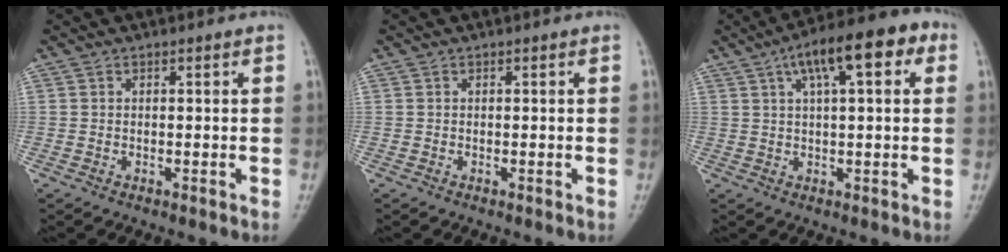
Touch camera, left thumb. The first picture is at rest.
{"total": 0.0}
{"total": 12.9, "force": [5.0, 4.5, 11.0], "torque": [-0.149, 0.024, 0.069]}